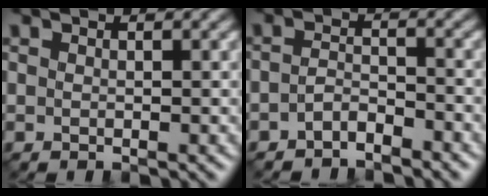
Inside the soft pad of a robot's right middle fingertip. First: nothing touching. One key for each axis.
{"total": 1.9, "fx": -1.6, "fy": 0.4, "fz": 0.9, "tx": -0.025, "ty": 0.008, "tz": -0.035}